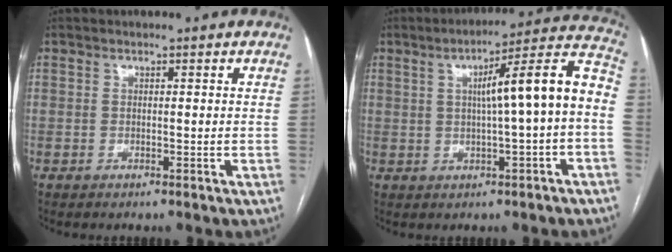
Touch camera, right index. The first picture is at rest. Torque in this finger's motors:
{"motor_torque": [1.20, -0.26, 0.52, 0.12]}